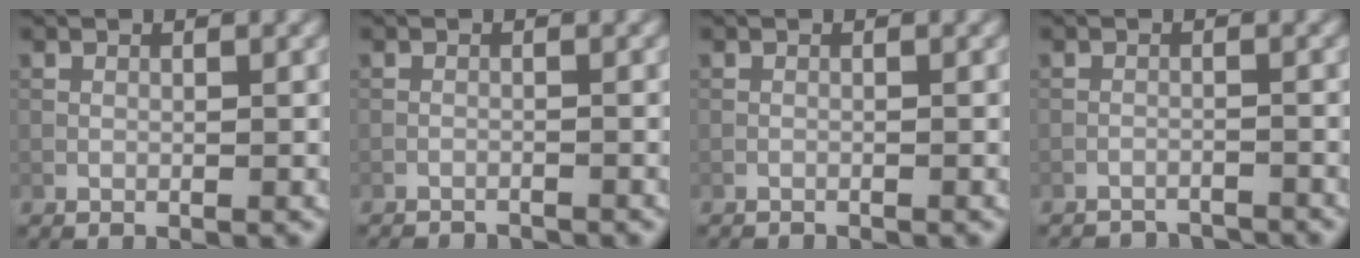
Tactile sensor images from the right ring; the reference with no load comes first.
{"total": 4.3, "force": [-4.2, 0.6, 0.7], "torque": [-0.013, -0.009, -0.061]}
{"total": 1.4, "force": [-1.4, 0.1, 0.2], "torque": [0.001, -0.004, -0.022]}
{"total": 6.5, "force": [-6.4, 1.0, 0.7], "torque": [-0.006, -0.004, -0.089]}